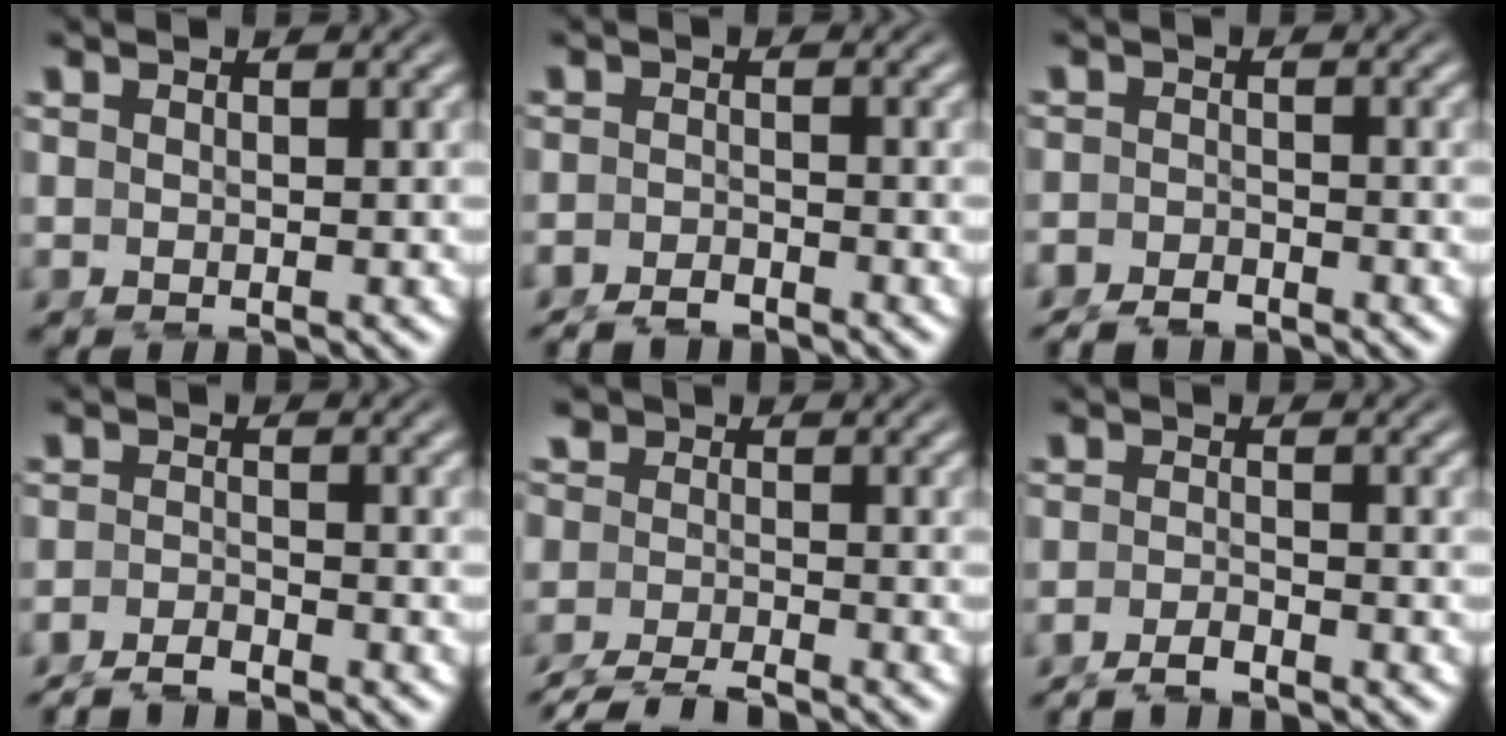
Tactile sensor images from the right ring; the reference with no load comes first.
{"total": 2.3, "force": [-2.3, 0.2, -0.1], "torque": [0.002, -0.009, -0.038]}
{"total": 2.5, "force": [-2.4, 0.4, -0.3], "torque": [0.005, -0.013, -0.039]}
{"total": 2.2, "force": [-2.1, -0.1, 0.2], "torque": [-0.001, -0.004, -0.039]}
{"total": 2.9, "force": [-2.6, 1.1, 0.5], "torque": [-0.003, -0.010, -0.046]}
{"total": 1.9, "force": [-1.8, -0.2, 0.3], "torque": [-0.006, -0.002, -0.034]}